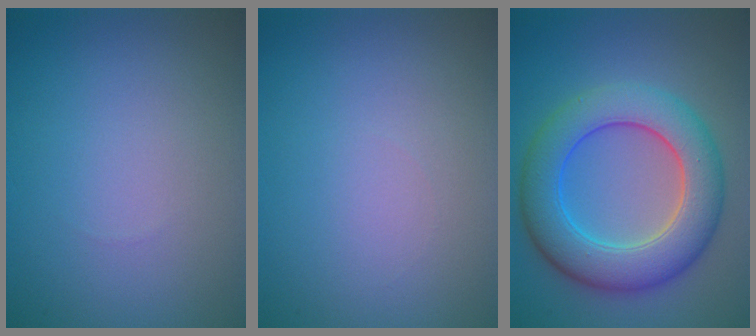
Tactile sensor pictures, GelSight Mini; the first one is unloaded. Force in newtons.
{"total": 0.0}
{"total": 8.0, "press": 8.0, "slide": 0.2}